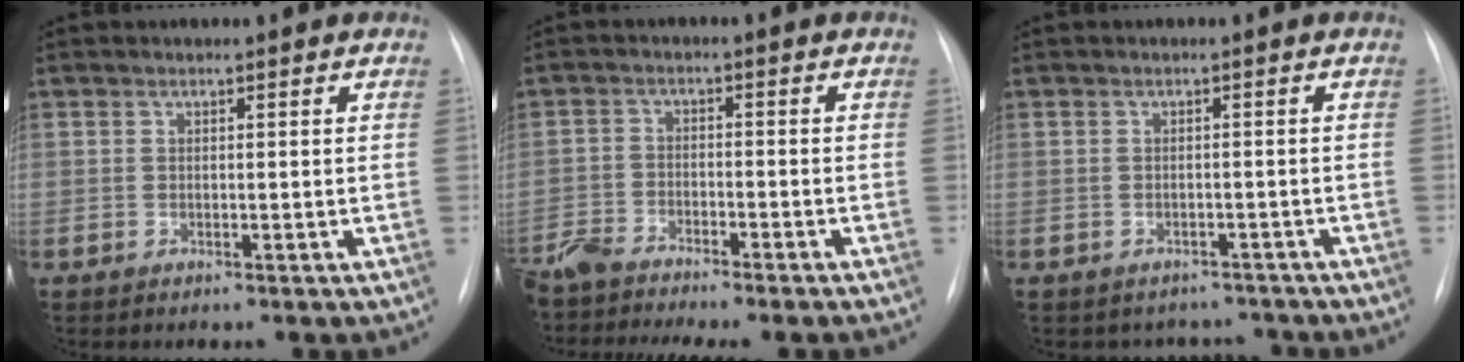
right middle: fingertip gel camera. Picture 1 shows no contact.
{"total": 10.0, "force": [-9.2, -0.2, 3.9], "torque": [-0.059, -0.007, -0.151]}
{"total": 4.2, "force": [-3.7, 1.9, -0.6], "torque": [0.015, 0.019, -0.043]}